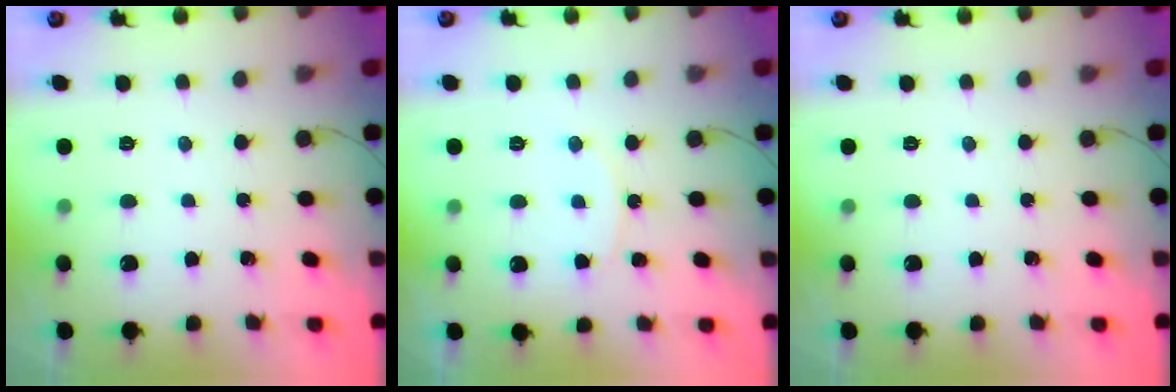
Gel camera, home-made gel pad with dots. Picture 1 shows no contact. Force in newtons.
{"total": 5.9, "press": 5.9, "slide": 0.3}
{"total": 0.0}